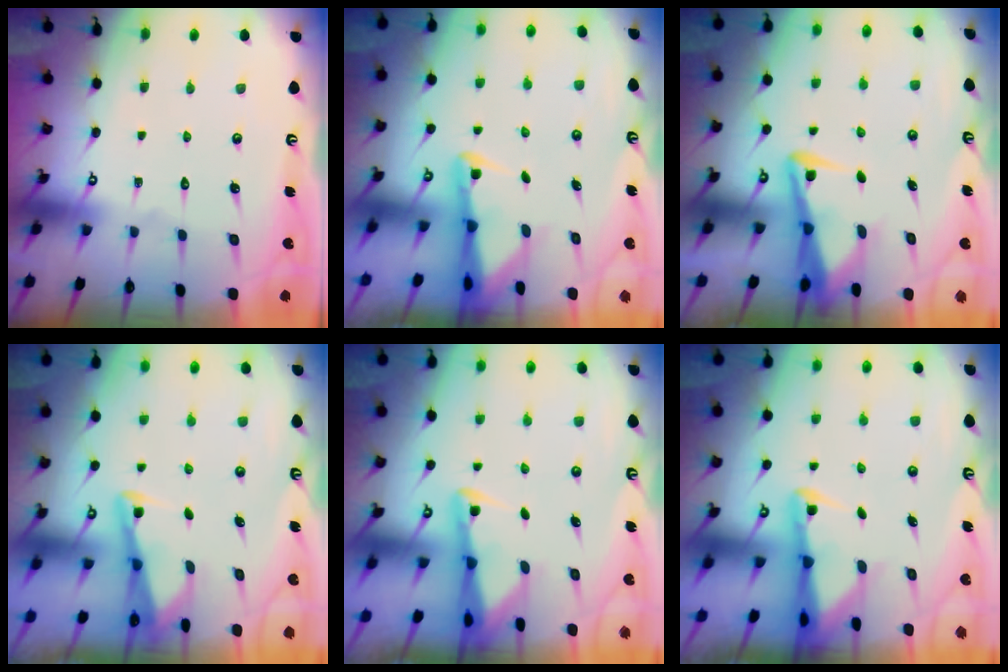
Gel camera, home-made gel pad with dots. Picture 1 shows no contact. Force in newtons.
{"total": 2.6, "press": 2.5, "slide": 0.4}
{"total": 5.4, "press": 5.4, "slide": 0.9}
{"total": 3.0, "press": 2.9, "slide": 0.4}
{"total": 2.3, "press": 2.3, "slide": 0.3}
{"total": 2.5, "press": 2.5, "slide": 0.5}